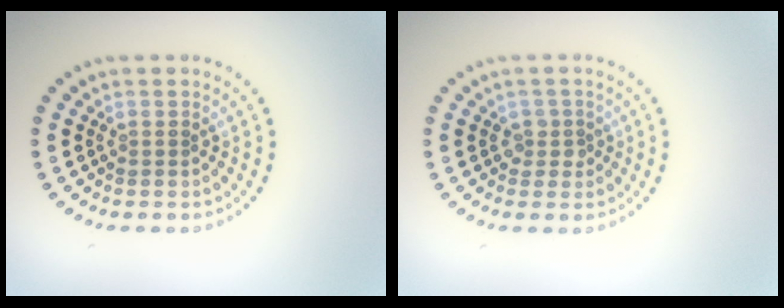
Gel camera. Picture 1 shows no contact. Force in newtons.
{"total": 1.2, "press": 1.1, "slide": 0.6}